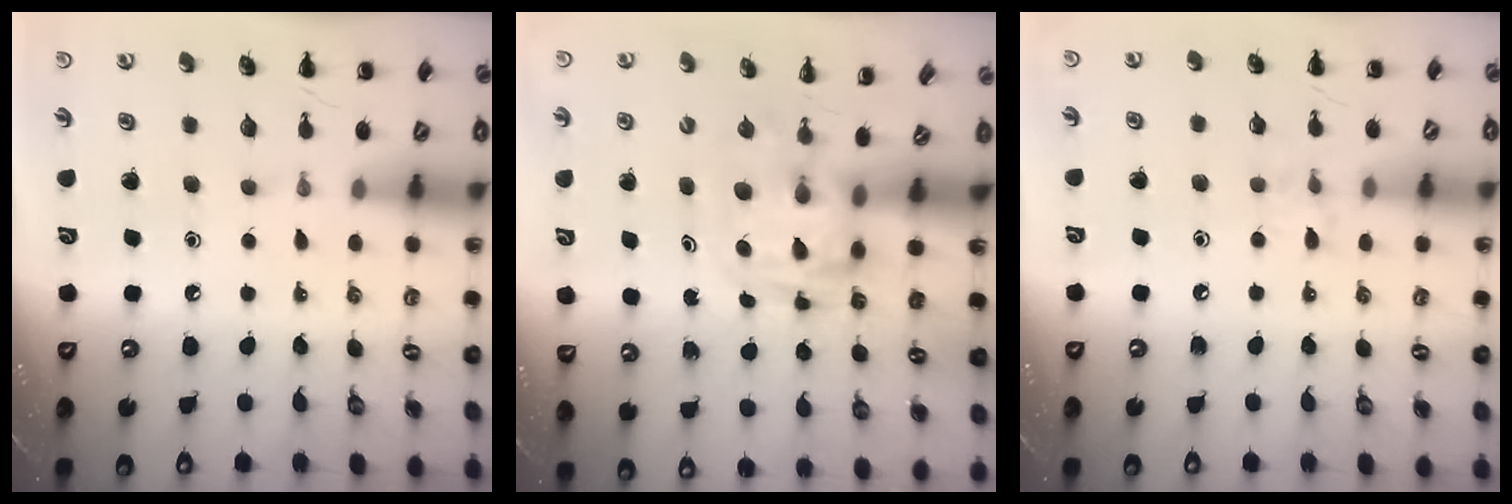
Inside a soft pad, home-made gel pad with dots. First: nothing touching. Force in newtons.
{"total": 3.5, "press": 3.4, "slide": 0.6}
{"total": 6.8, "press": 6.5, "slide": 1.9}